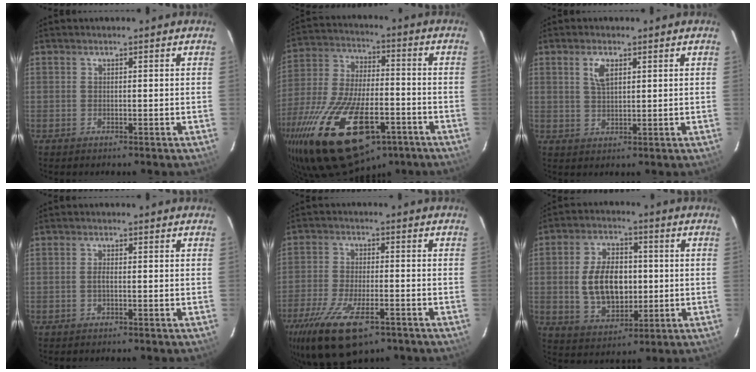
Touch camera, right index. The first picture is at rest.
{"total": 30.2, "force": [-16.1, 14.0, 21.4], "torque": [-0.443, -0.047, -0.259]}
{"total": 3.7, "force": [1.6, 1.7, 2.9], "torque": [-0.055, 0.004, 0.032]}
{"total": 0.9, "force": [-0.3, 0.2, 0.8], "torque": [-0.017, -0.001, -0.005]}
{"total": 16.8, "force": [-10.3, 6.7, 11.5], "torque": [-0.251, -0.049, -0.176]}
{"total": 12.3, "force": [-0.1, 7.7, 9.5], "torque": [-0.187, 0.008, 0.011]}